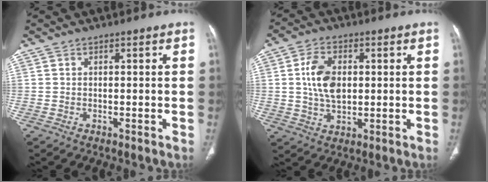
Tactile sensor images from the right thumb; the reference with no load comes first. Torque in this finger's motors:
{"motor_torque": [0.78, 2.02, 1.07, 0.37, 0.08]}